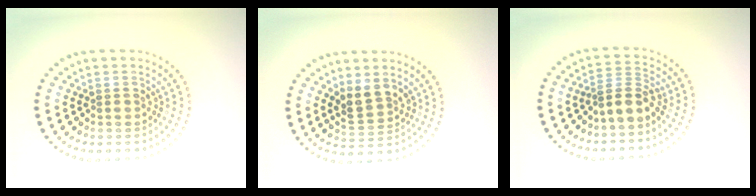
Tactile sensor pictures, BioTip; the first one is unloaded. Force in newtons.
{"total": 2.7, "press": 2.5, "slide": 1.1}
{"total": 2.8, "press": 2.1, "slide": 1.9}